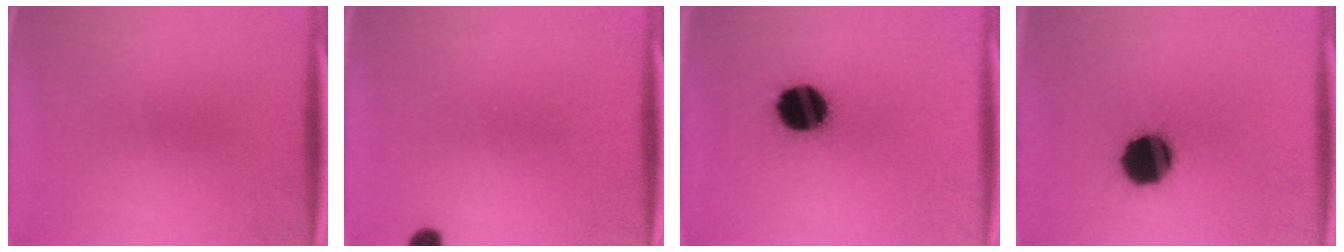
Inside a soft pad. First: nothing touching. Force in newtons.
{"total": 1.8}
{"total": 14.5}
{"total": 14.4}